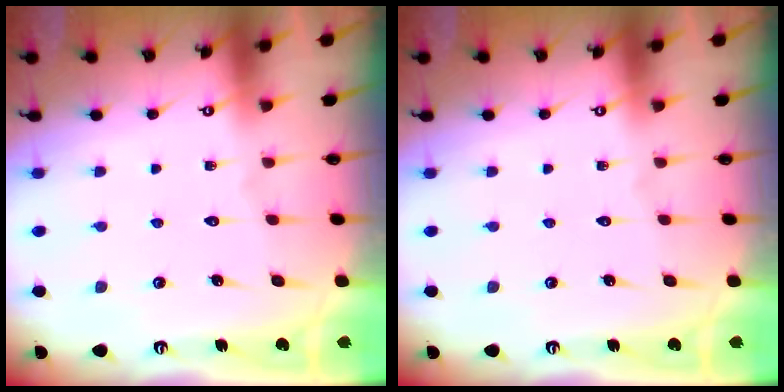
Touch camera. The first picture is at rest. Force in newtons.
{"total": 0.0}